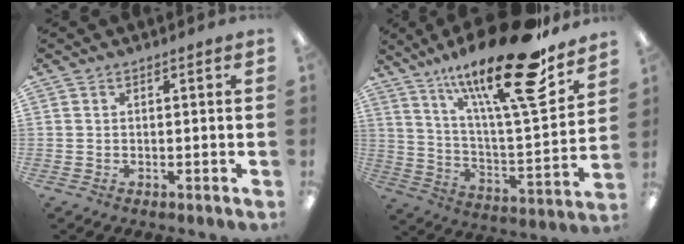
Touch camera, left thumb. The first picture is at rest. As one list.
[{"total": 25.0, "force": [17.3, 5.3, 17.2], "torque": [-0.278, -0.109, 0.277]}]